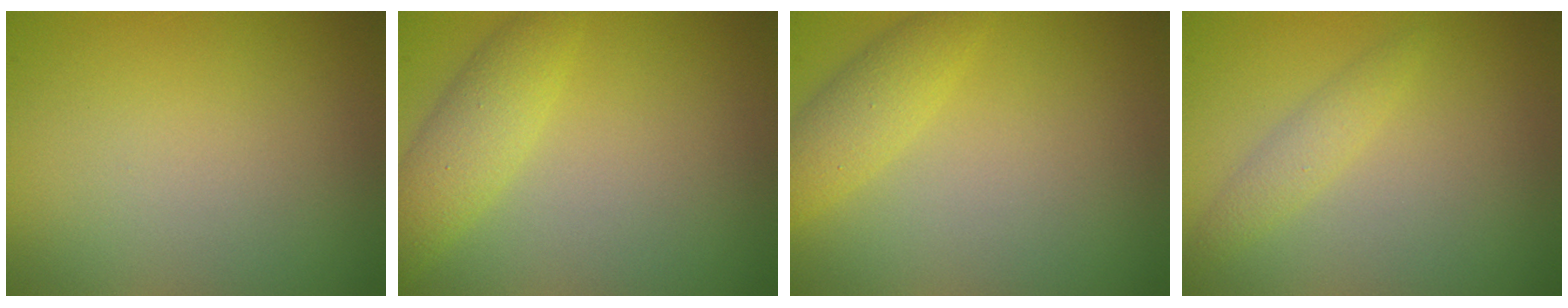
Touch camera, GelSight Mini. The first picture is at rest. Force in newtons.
{"total": 3.0, "press": 3.0, "slide": 0.2}
{"total": 2.7, "press": 2.7, "slide": 0.1}
{"total": 1.5, "press": 1.5, "slide": 0.0}